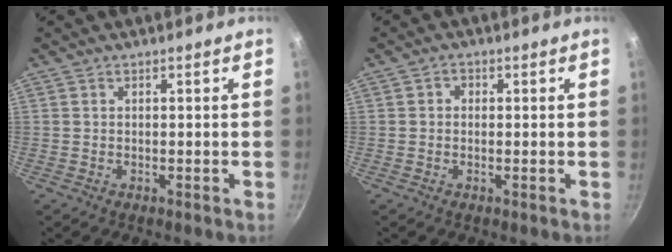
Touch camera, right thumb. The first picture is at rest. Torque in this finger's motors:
{"motor_torque": [-0.44, 0.21, -0.11, 0.06, -0.04]}